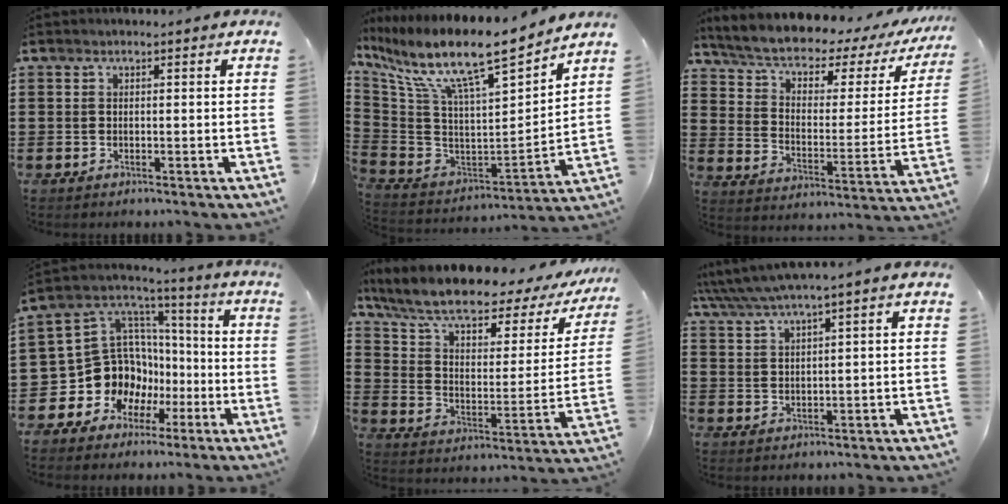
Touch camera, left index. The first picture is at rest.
{"total": 13.1, "force": [9.6, 1.7, 8.7], "torque": [-0.200, -0.068, 0.159]}
{"total": 4.8, "force": [3.3, 1.9, 2.9], "torque": [-0.074, -0.031, 0.050]}
{"total": 13.1, "force": [-3.8, 11.8, 4.2], "torque": [-0.132, -0.017, -0.055]}
{"total": 8.8, "force": [6.8, 2.3, 5.1], "torque": [-0.130, -0.042, 0.113]}
{"total": 3.1, "force": [2.3, -0.3, 2.1], "torque": [-0.057, -0.010, 0.035]}